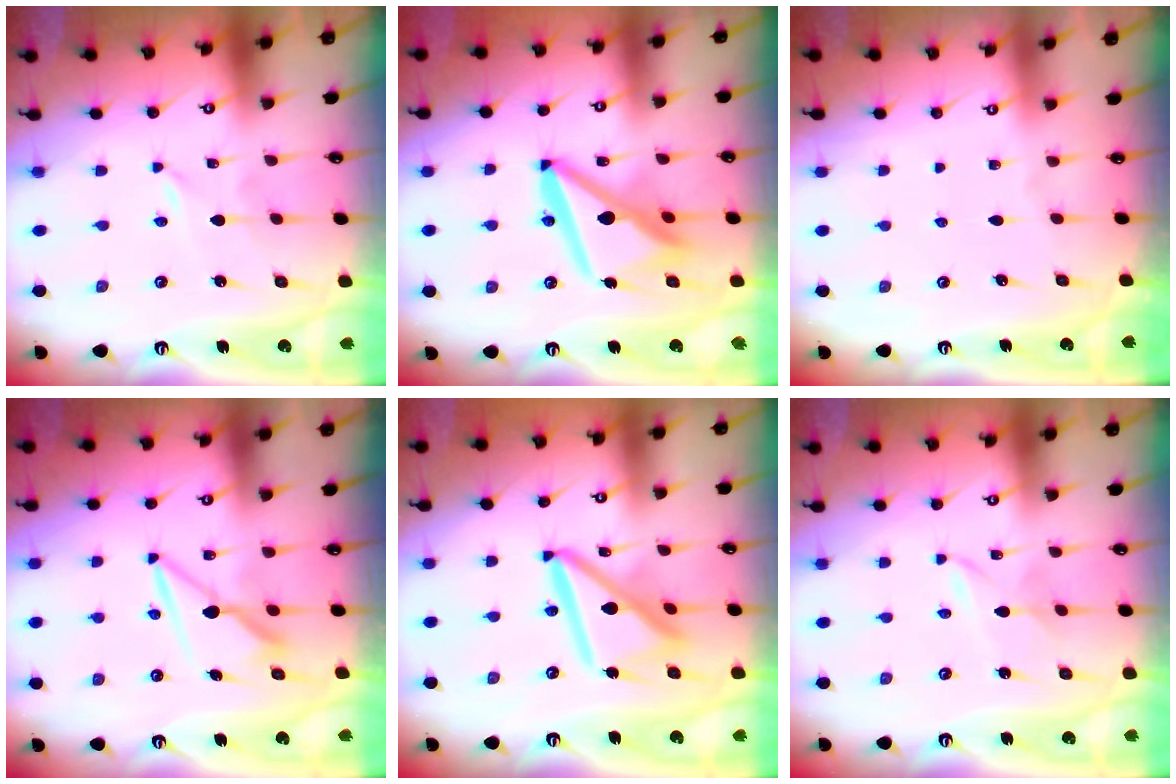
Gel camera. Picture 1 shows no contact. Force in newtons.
{"total": 14.9, "press": 14.7, "slide": 1.9}
{"total": 0.0}
{"total": 7.8, "press": 7.8, "slide": 0.4}
{"total": 14.2, "press": 14.1, "slide": 1.5}
{"total": 1.5, "press": 1.5, "slide": 0.2}